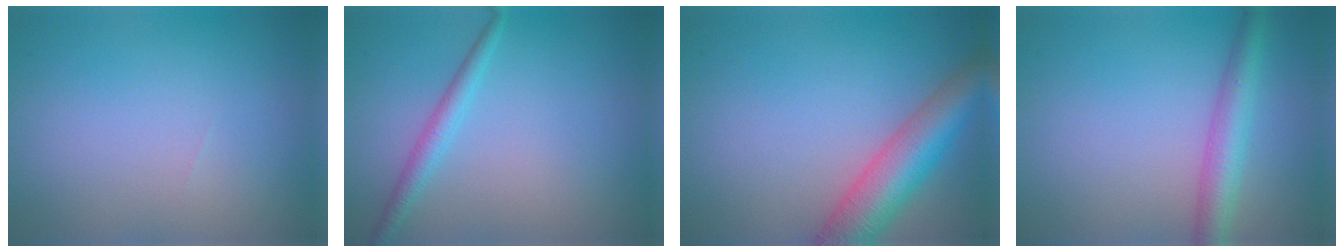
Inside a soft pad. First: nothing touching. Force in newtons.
{"total": 1.8, "press": 1.8, "slide": 0.0}
{"total": 6.8, "press": 6.8, "slide": 0.3}
{"total": 3.6, "press": 3.6, "slide": 0.1}